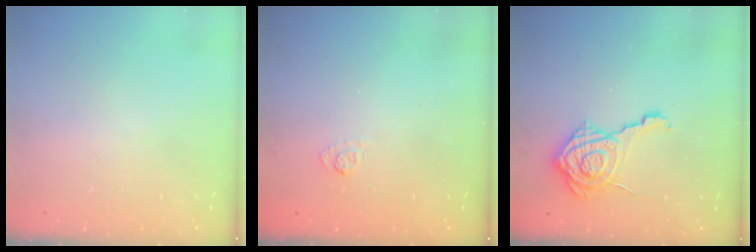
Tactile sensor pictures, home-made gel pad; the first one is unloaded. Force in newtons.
{"total": 2.7, "press": 2.3, "slide": 1.5}
{"total": 14.4, "press": 14.4, "slide": 0.9}